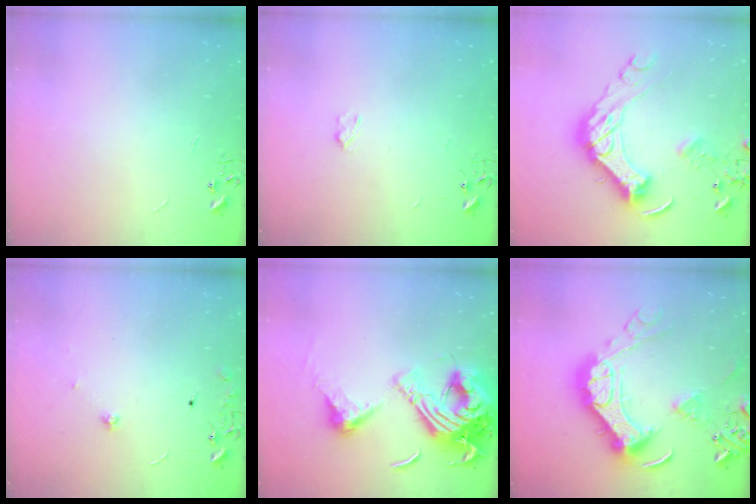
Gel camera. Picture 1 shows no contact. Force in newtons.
{"total": 2.6, "press": 2.6, "slide": 0.5}
{"total": 23.6, "press": 23.4, "slide": 2.4}
{"total": 7.5, "press": 7.4, "slide": 0.8}
{"total": 22.1, "press": 22.0, "slide": 2.3}
{"total": 25.9, "press": 25.7, "slide": 3.3}